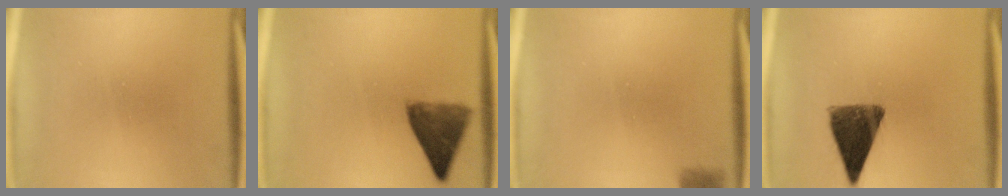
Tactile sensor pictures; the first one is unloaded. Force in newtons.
{"total": 7.1}
{"total": 2.9}
{"total": 10.3}